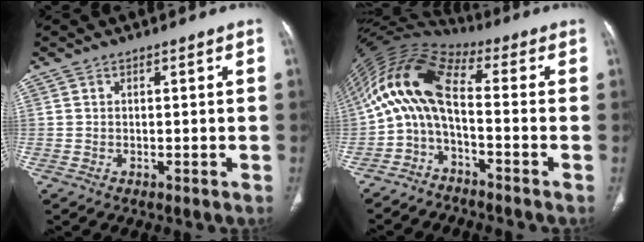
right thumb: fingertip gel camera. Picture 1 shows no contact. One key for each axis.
{"total": 12.4, "fx": -2.3, "fy": 5.0, "fz": 11.2, "tx": -0.220, "ty": 0.072, "tz": -0.058}